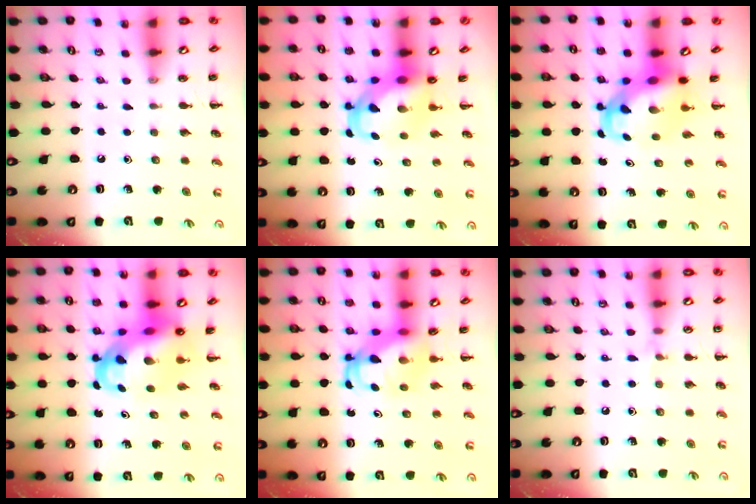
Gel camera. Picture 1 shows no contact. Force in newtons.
{"total": 4.7, "press": 4.7, "slide": 0.9}
{"total": 6.3, "press": 6.2, "slide": 1.1}
{"total": 6.3, "press": 6.2, "slide": 1.0}
{"total": 6.1, "press": 6.1, "slide": 0.6}
{"total": 4.4, "press": 4.2, "slide": 1.3}